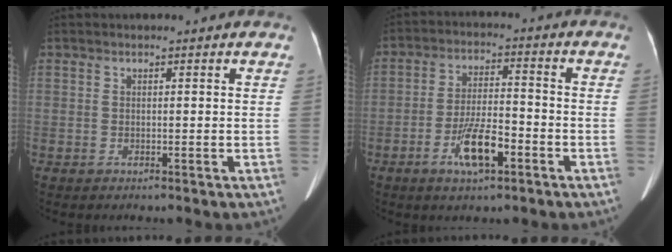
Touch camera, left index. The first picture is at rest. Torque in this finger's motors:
{"motor_torque": [0.38, 0.23, 0.21, 0.07]}